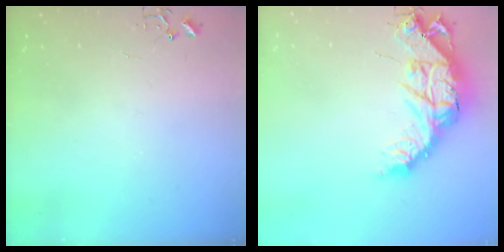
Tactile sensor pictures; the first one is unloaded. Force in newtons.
{"total": 16.2, "press": 16.2, "slide": 1.5}